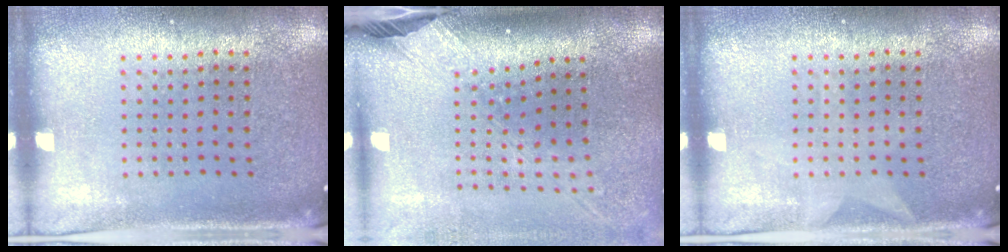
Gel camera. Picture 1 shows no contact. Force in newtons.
{"total": 2.6, "press": 1.9, "slide": 1.7}
{"total": 0.6, "press": 0.6, "slide": 0.1}